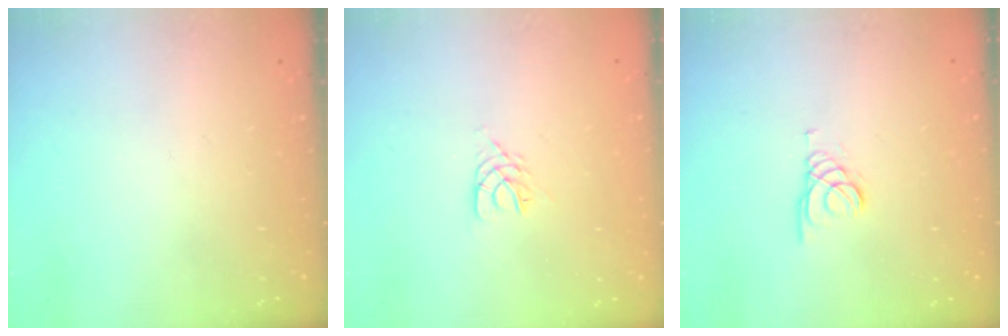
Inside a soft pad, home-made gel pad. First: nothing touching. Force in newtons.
{"total": 3.5, "press": 3.5, "slide": 0.5}
{"total": 1.5, "press": 1.5, "slide": 0.1}